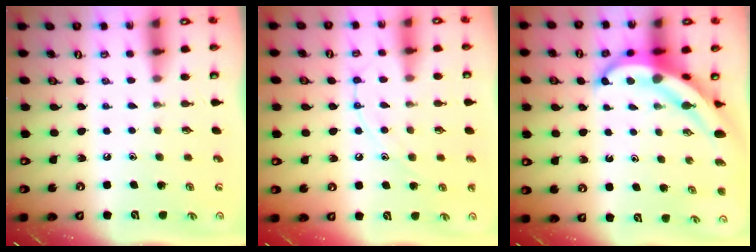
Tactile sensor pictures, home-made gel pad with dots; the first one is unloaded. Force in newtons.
{"total": 10.6, "press": 10.6, "slide": 0.9}
{"total": 8.7, "press": 8.6, "slide": 1.6}